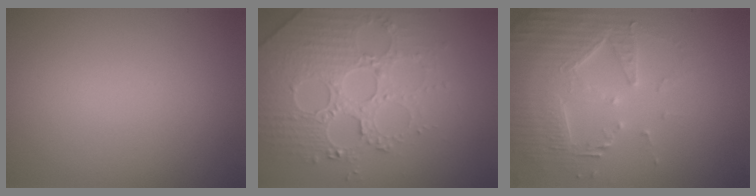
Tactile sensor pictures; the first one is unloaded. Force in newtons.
{"total": 5.2, "press": 5.0, "slide": 1.6}
{"total": 4.8, "press": 4.4, "slide": 2.0}